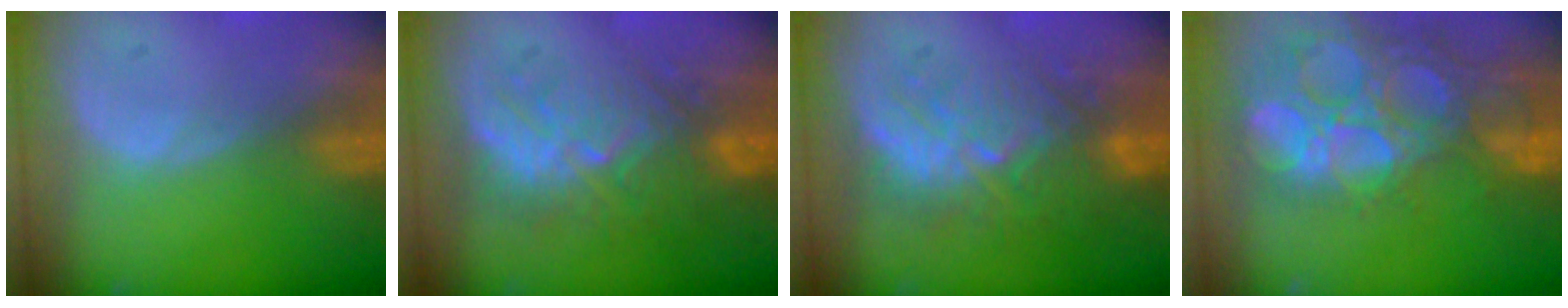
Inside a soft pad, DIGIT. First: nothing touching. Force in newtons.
{"total": 9.4, "press": 9.1, "slide": 2.6}
{"total": 10.0, "press": 9.3, "slide": 3.6}
{"total": 15.1, "press": 12.5, "slide": 8.5}